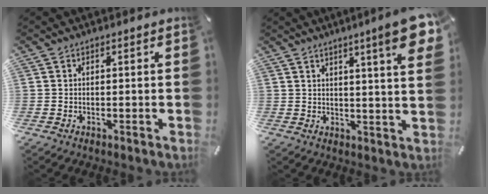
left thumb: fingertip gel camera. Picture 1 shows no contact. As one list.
[{"total": 10.3, "force": [5.5, 0.9, 8.6], "torque": [-0.133, -0.030, 0.087]}]